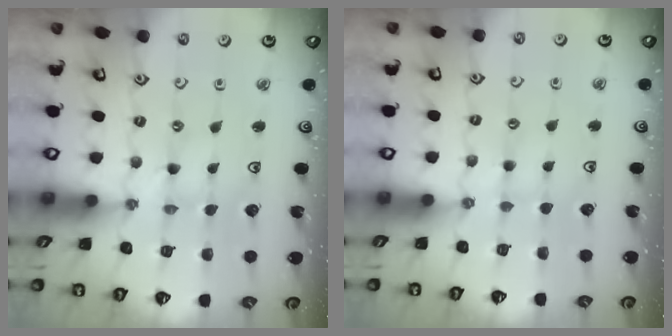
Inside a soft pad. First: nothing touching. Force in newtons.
{"total": 1.5, "press": 1.5, "slide": 0.3}